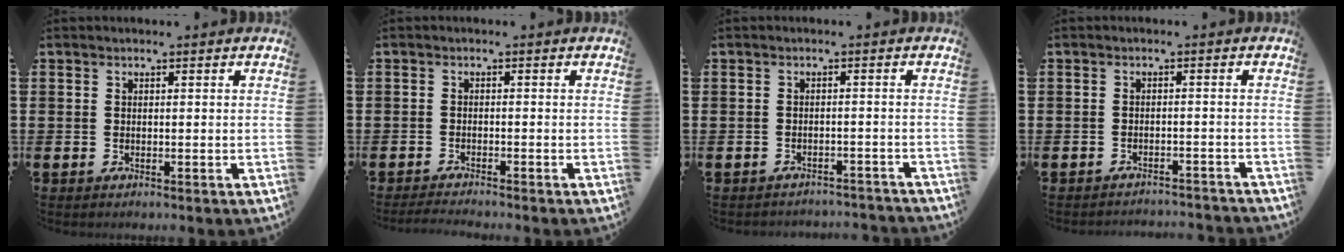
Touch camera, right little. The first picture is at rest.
{"total": 1.3, "force": [-1.2, -0.1, 0.4], "torque": [-0.006, 0.001, -0.024]}
{"total": 1.5, "force": [-1.5, 0.0, -0.1], "torque": [-0.003, 0.004, -0.032]}
{"total": 1.5, "force": [-1.5, -0.1, -0.1], "torque": [-0.003, 0.004, -0.032]}